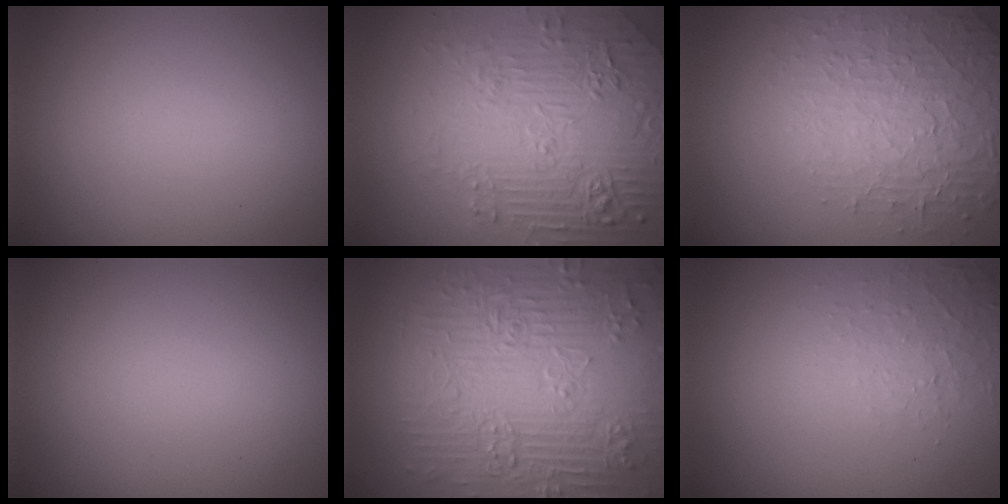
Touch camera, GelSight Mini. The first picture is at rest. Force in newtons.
{"total": 7.9, "press": 5.6, "slide": 5.5}
{"total": 4.0, "press": 3.8, "slide": 1.2}
{"total": 0.0}
{"total": 11.0, "press": 7.5, "slide": 8.0}
{"total": 1.3, "press": 0.4, "slide": 1.2}